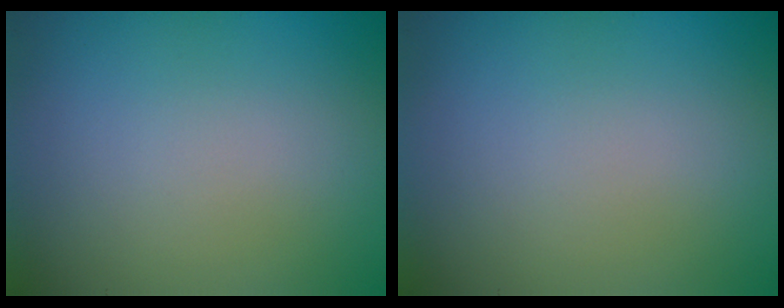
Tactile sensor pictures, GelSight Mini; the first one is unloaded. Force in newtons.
{"total": 0.0}